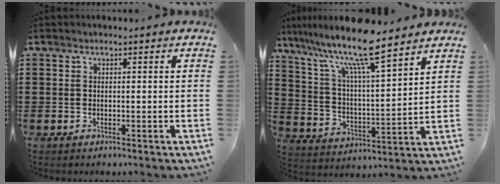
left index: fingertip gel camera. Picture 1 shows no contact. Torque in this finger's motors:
{"motor_torque": [2.14, 0.00, 1.05, 0.21]}